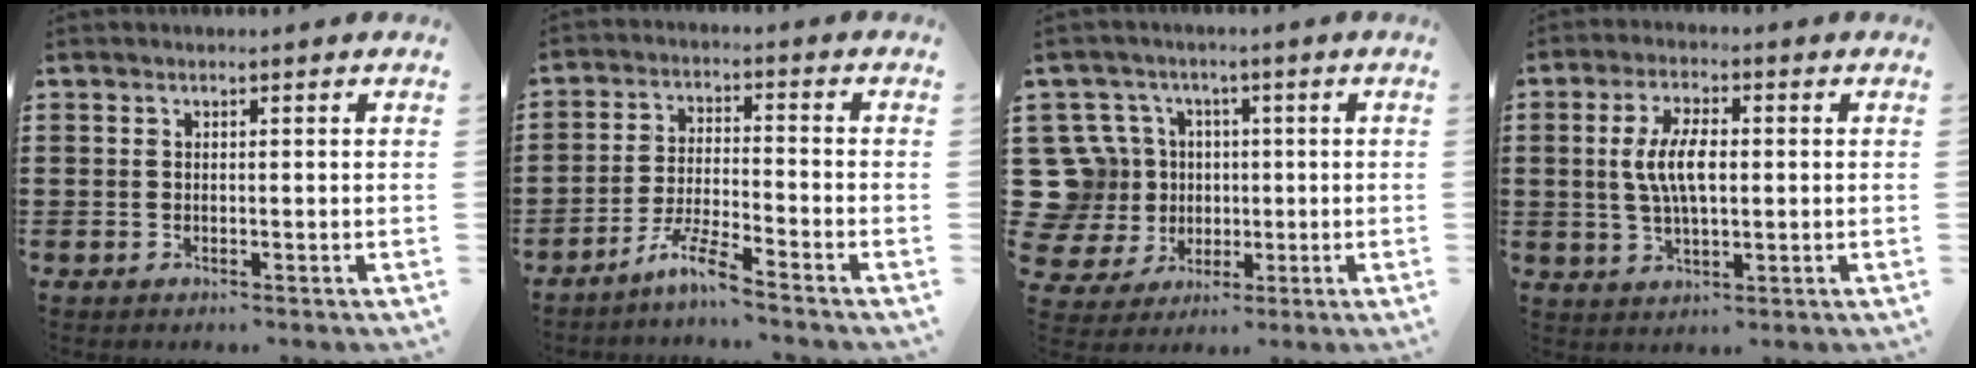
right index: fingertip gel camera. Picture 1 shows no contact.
{"total": 5.8, "force": [-5.0, -0.2, 2.9], "torque": [-0.079, -0.013, -0.101]}
{"total": 10.3, "force": [1.0, 9.9, 2.6], "torque": [-0.127, 0.009, 0.026]}
{"total": 7.0, "force": [0.4, 2.8, 6.4], "torque": [-0.136, 0.005, 0.000]}